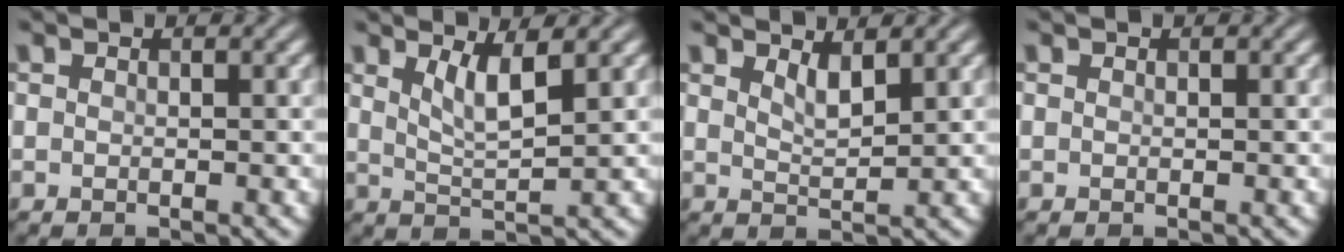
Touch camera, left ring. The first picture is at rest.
{"total": 3.0, "force": [1.6, 0.6, 2.4], "torque": [-0.044, -0.006, 0.034]}
{"total": 1.9, "force": [1.3, 0.4, 1.3], "torque": [-0.025, -0.004, 0.027]}
{"total": 0.0}